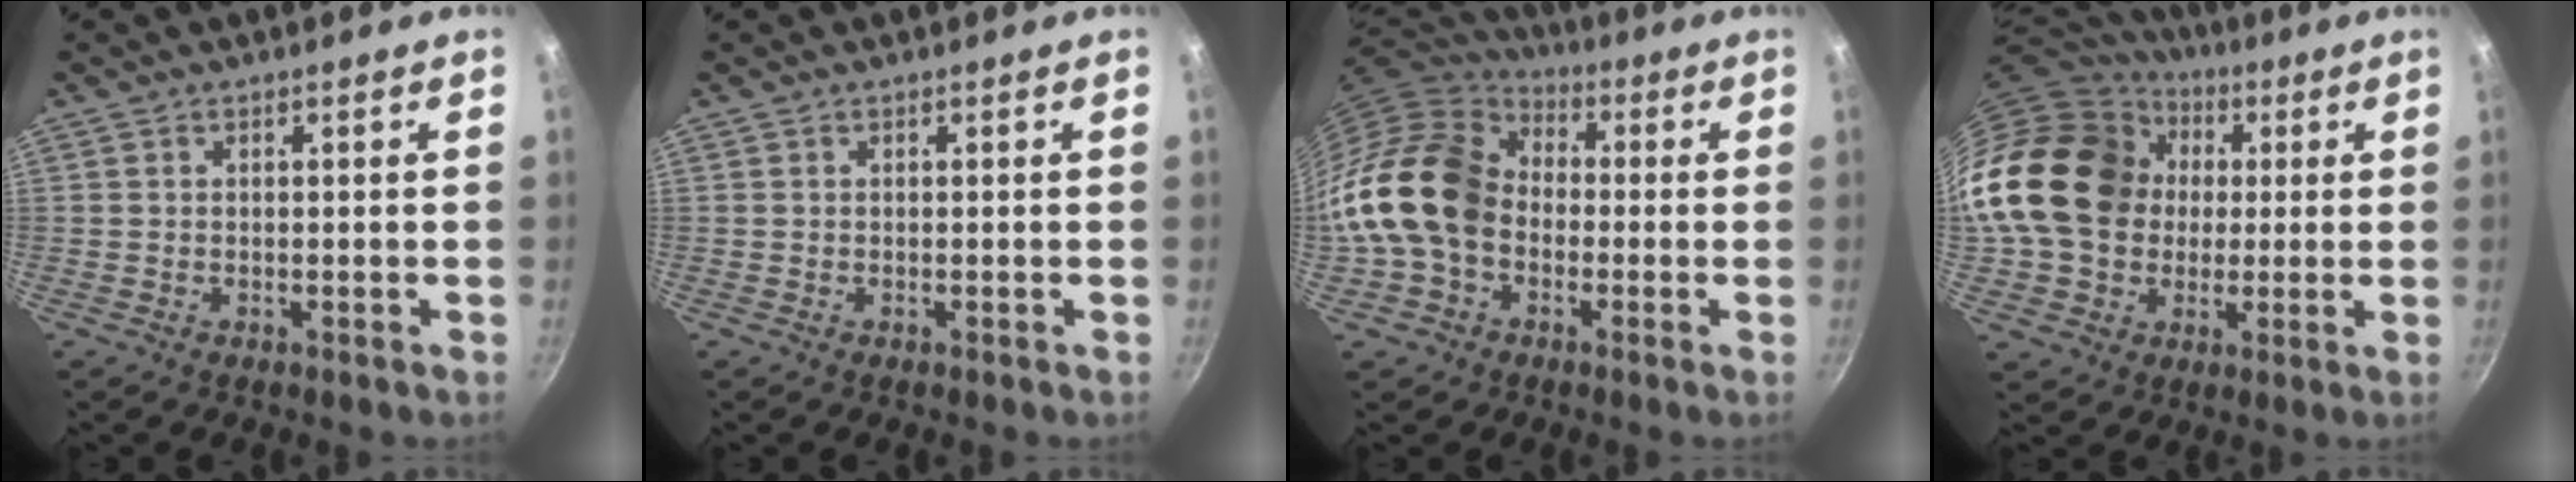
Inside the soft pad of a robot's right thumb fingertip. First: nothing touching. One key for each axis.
{"total": 0.0}
{"total": 18.1, "fx": -1.9, "fy": 13.9, "fz": 11.5, "tx": -0.192, "ty": 0.049, "tz": -0.049}
{"total": 24.0, "fx": 1.9, "fy": 19.7, "fz": 13.7, "tx": -0.245, "ty": 0.041, "tz": 0.037}